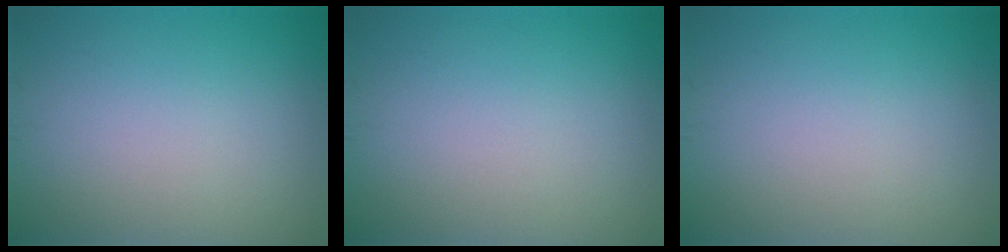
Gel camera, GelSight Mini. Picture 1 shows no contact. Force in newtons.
{"total": 0.0}
{"total": 0.0}